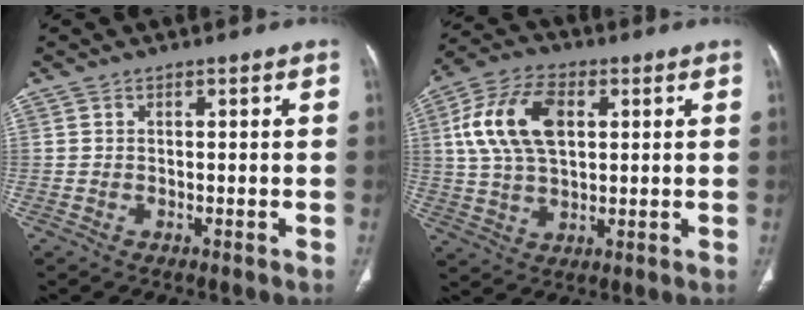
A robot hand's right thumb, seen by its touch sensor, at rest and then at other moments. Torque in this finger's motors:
{"motor_torque": [-0.26, 1.39, 1.20, -0.37, 0.15]}